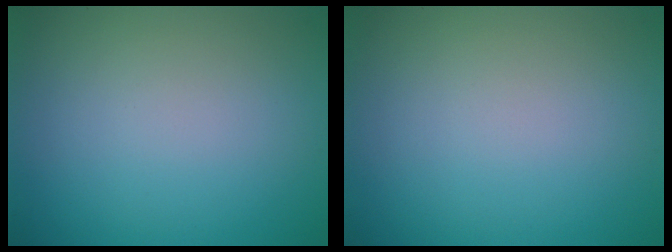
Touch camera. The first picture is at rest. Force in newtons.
{"total": 0.0}